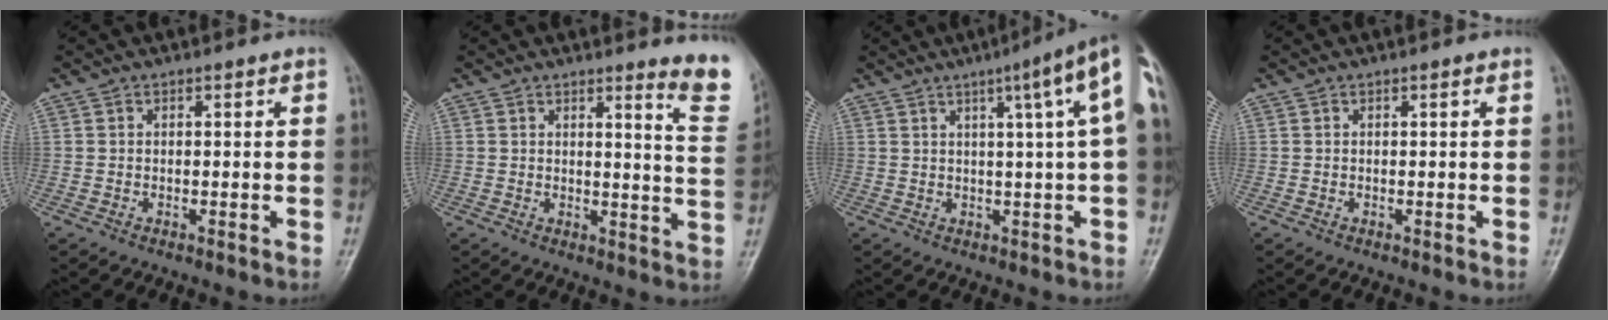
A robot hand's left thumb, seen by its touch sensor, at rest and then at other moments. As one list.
[{"total": 7.8, "force": [6.4, 0.4, 4.3], "torque": [-0.031, -0.061, 0.058]}, {"total": 10.4, "force": [3.3, 0.5, 9.9], "torque": [-0.121, 0.016, 0.033]}, {"total": 0.0}]